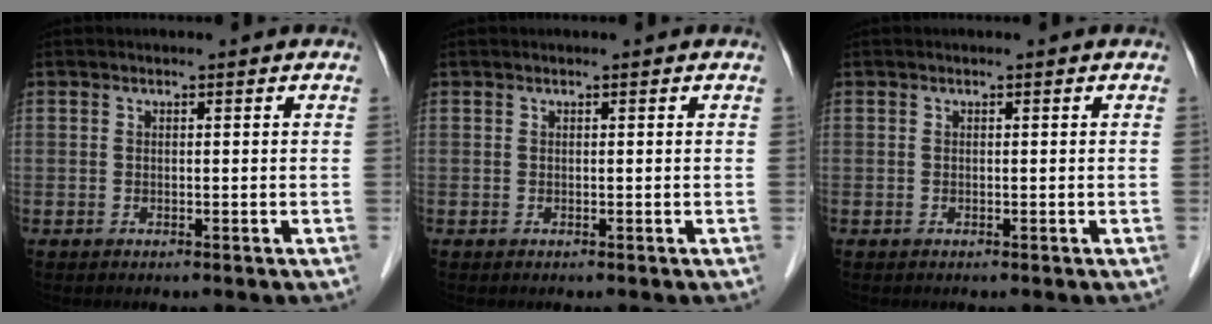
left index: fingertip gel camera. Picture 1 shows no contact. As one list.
[{"total": 0.0}, {"total": 0.0}]